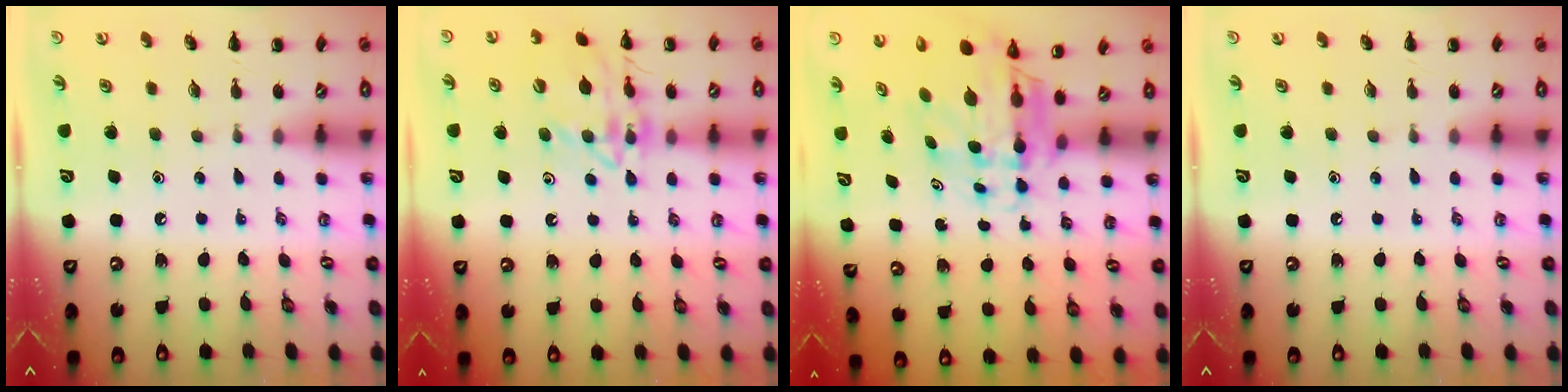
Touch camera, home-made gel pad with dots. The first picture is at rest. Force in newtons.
{"total": 14.5, "press": 14.4, "slide": 1.2}
{"total": 7.2, "press": 6.9, "slide": 2.0}
{"total": 0.0}